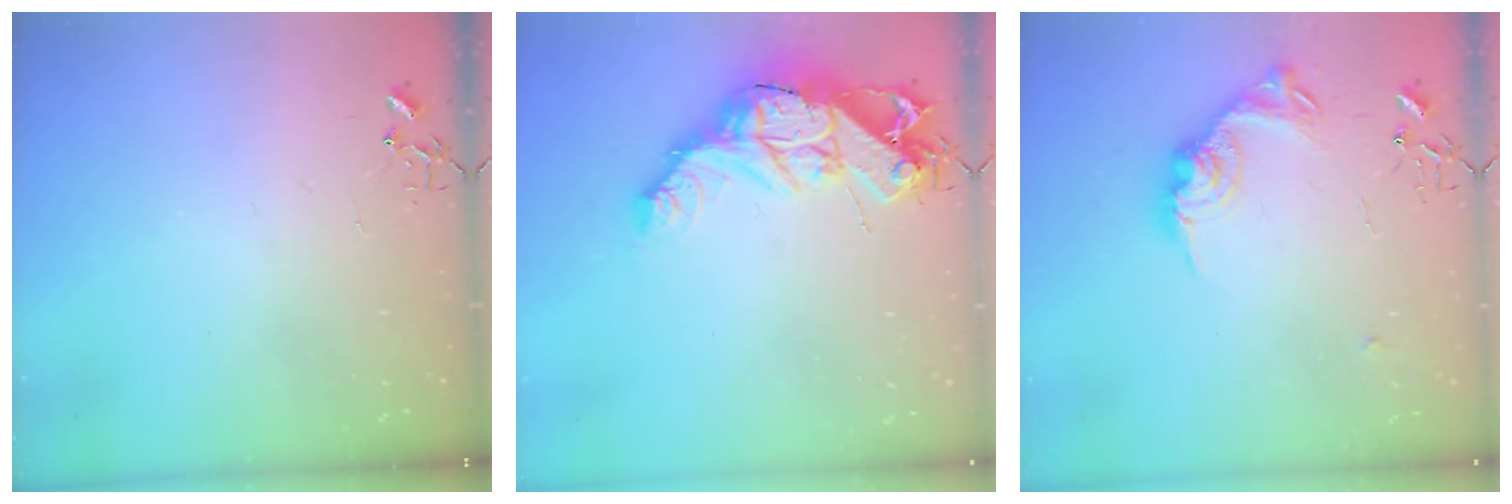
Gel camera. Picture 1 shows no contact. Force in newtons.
{"total": 17.7, "press": 17.6, "slide": 1.5}
{"total": 15.6, "press": 15.6, "slide": 0.7}